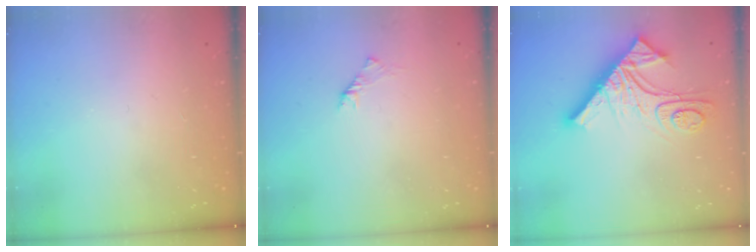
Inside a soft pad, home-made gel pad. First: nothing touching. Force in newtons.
{"total": 2.0, "press": 1.9, "slide": 0.6}
{"total": 16.3, "press": 16.3, "slide": 1.5}